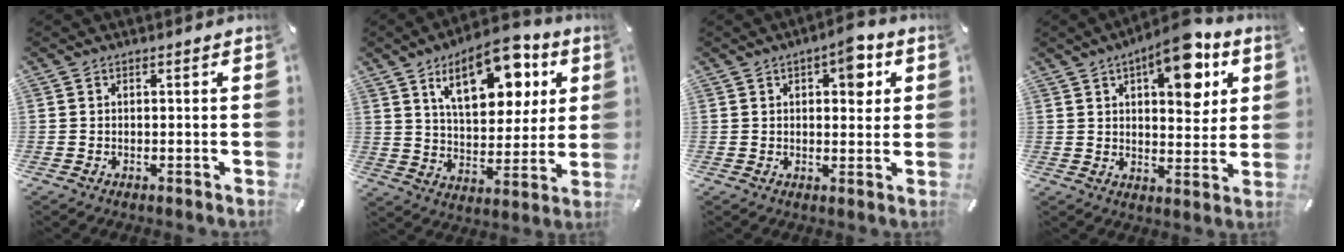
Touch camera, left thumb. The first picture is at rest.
{"total": 18.5, "force": [9.7, 9.5, 12.5], "torque": [-0.190, -0.029, 0.164]}
{"total": 7.2, "force": [2.6, 3.6, 5.6], "torque": [-0.056, -0.012, 0.035]}
{"total": 13.5, "force": [7.4, 6.0, 9.6], "torque": [-0.116, -0.039, 0.119]}